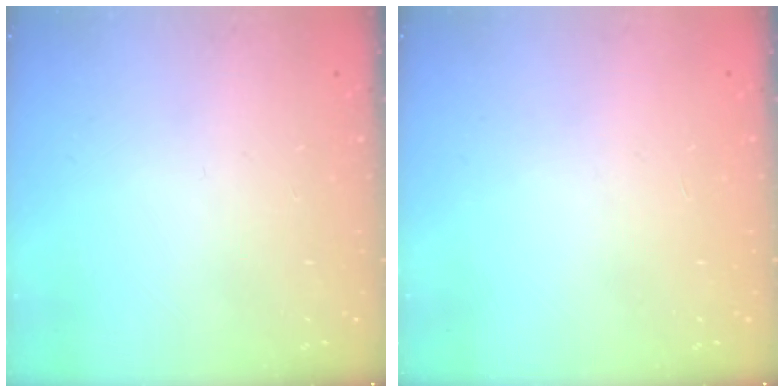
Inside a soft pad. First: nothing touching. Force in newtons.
{"total": 0.0}